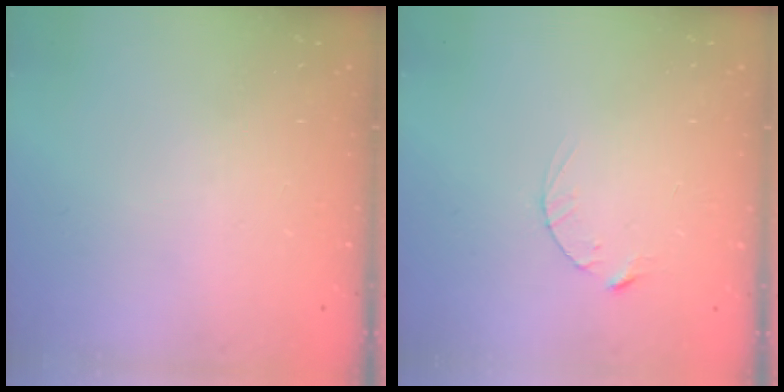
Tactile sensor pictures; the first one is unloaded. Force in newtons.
{"total": 2.5, "press": 2.5, "slide": 0.4}